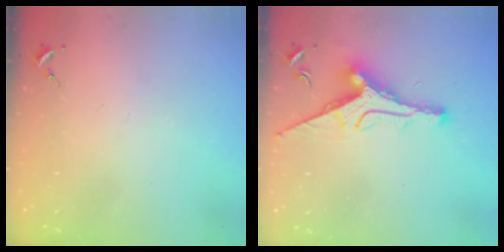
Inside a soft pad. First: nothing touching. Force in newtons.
{"total": 12.7, "press": 12.6, "slide": 1.2}